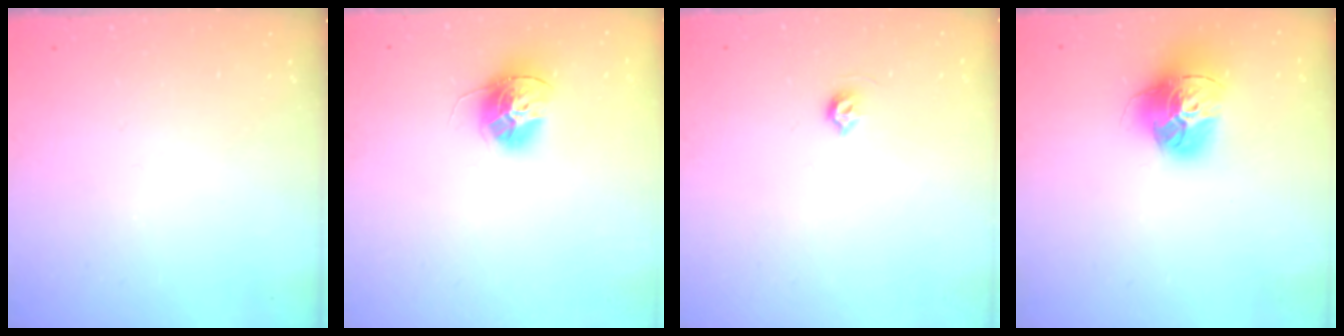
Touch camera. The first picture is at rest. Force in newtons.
{"total": 12.8, "press": 12.7, "slide": 1.3}
{"total": 4.5, "press": 4.5, "slide": 0.7}
{"total": 15.9, "press": 15.8, "slide": 1.4}